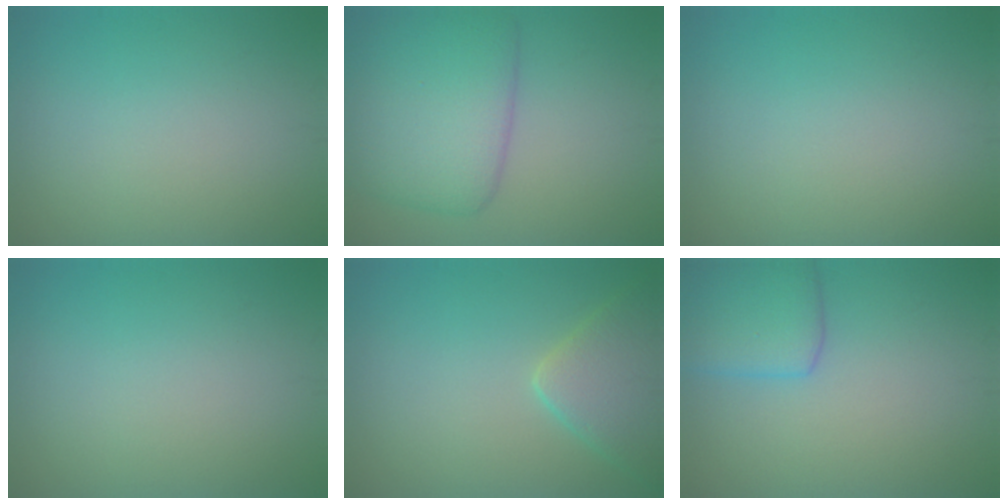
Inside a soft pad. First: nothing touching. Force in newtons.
{"total": 7.0, "press": 7.0, "slide": 0.2}
{"total": 0.0}
{"total": 0.0}
{"total": 4.7, "press": 4.7, "slide": 0.3}
{"total": 4.1, "press": 4.1, "slide": 0.1}